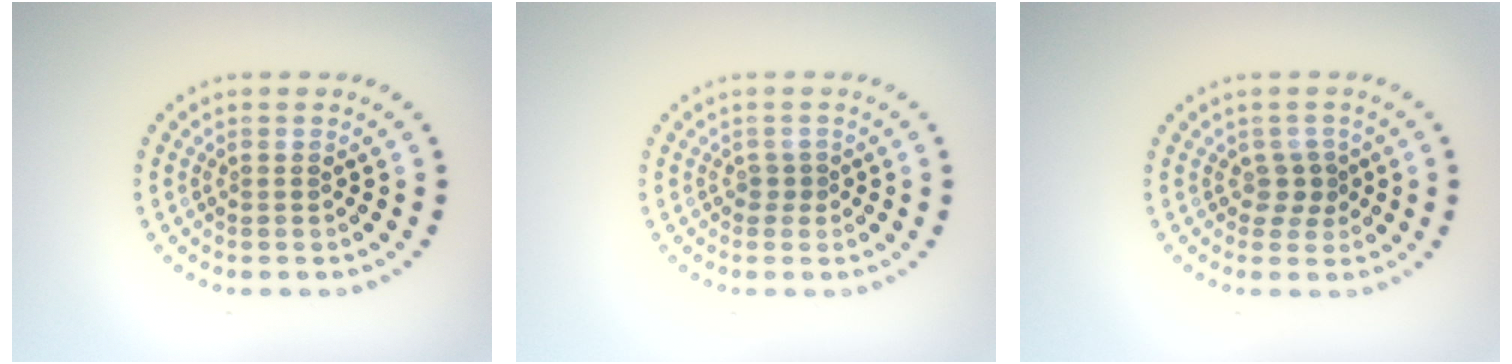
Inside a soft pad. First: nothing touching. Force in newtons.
{"total": 0.6, "press": 0.2, "slide": 0.6}
{"total": 1.5, "press": 1.3, "slide": 0.9}